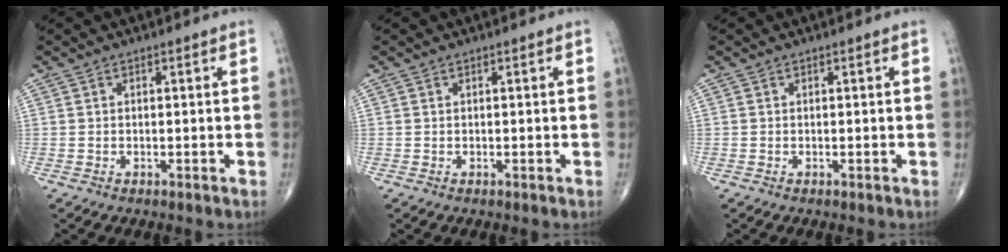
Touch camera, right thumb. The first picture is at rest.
{"total": 0.0}
{"total": 0.0}